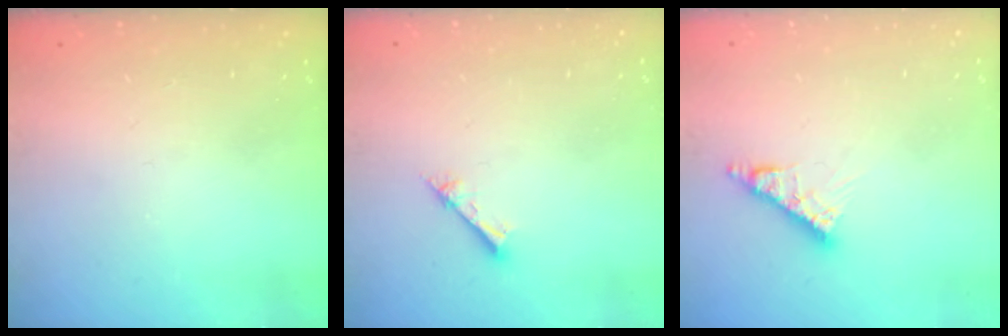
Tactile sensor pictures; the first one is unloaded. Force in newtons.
{"total": 1.5, "press": 1.5, "slide": 0.1}
{"total": 7.5, "press": 7.5, "slide": 0.5}